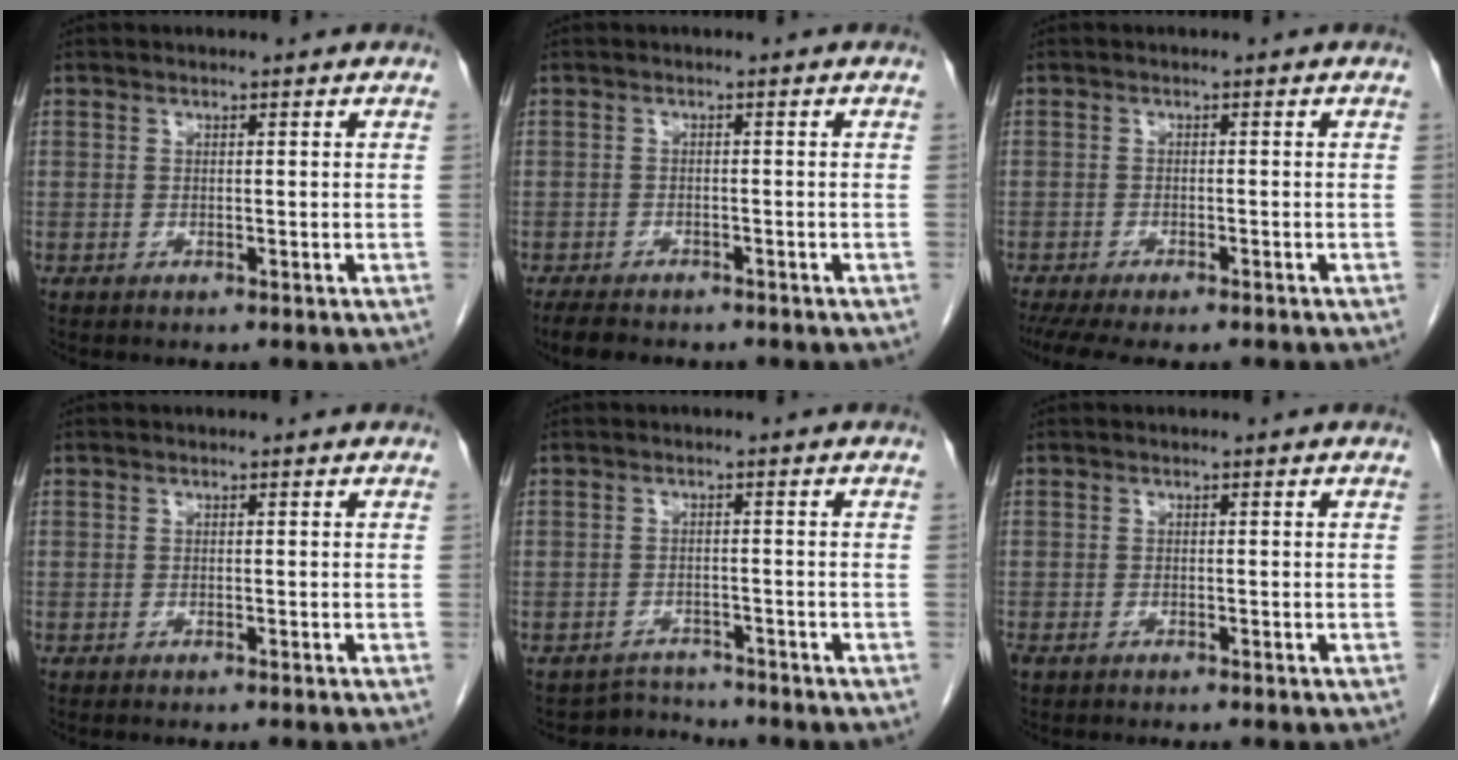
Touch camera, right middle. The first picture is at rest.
{"total": 5.0, "force": [-4.2, 1.6, 2.2], "torque": [-0.036, -0.010, -0.062]}
{"total": 10.2, "force": [-8.4, 2.7, 5.2], "torque": [-0.085, -0.009, -0.118]}
{"total": 1.8, "force": [-1.6, -0.4, 0.8], "torque": [-0.003, 0.005, -0.021]}
{"total": 3.0, "force": [-2.6, 0.1, -1.5], "torque": [0.031, 0.000, -0.040]}
{"total": 2.7, "force": [-2.3, 0.6, 1.3], "torque": [-0.022, -0.007, -0.029]}